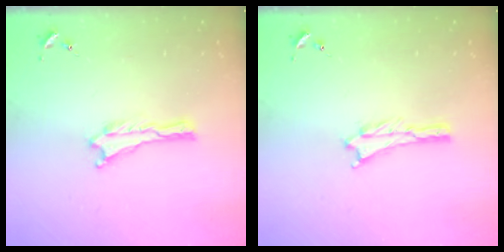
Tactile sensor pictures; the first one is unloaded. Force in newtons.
{"total": 0.9, "press": 0.9, "slide": 0.2}